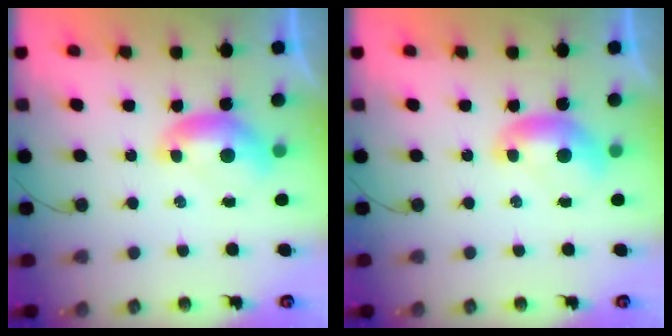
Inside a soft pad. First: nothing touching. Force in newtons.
{"total": 0.0}